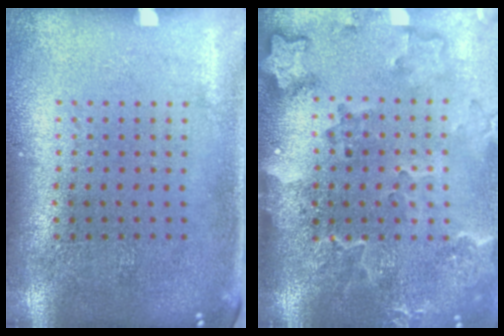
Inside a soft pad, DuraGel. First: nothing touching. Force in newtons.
{"total": 2.9, "press": 2.3, "slide": 1.8}